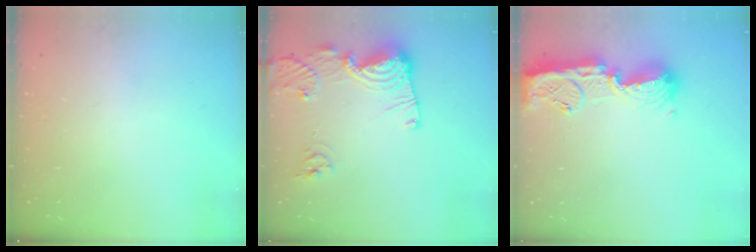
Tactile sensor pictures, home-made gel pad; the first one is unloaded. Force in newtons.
{"total": 15.3, "press": 15.2, "slide": 1.7}
{"total": 14.6, "press": 14.5, "slide": 1.4}